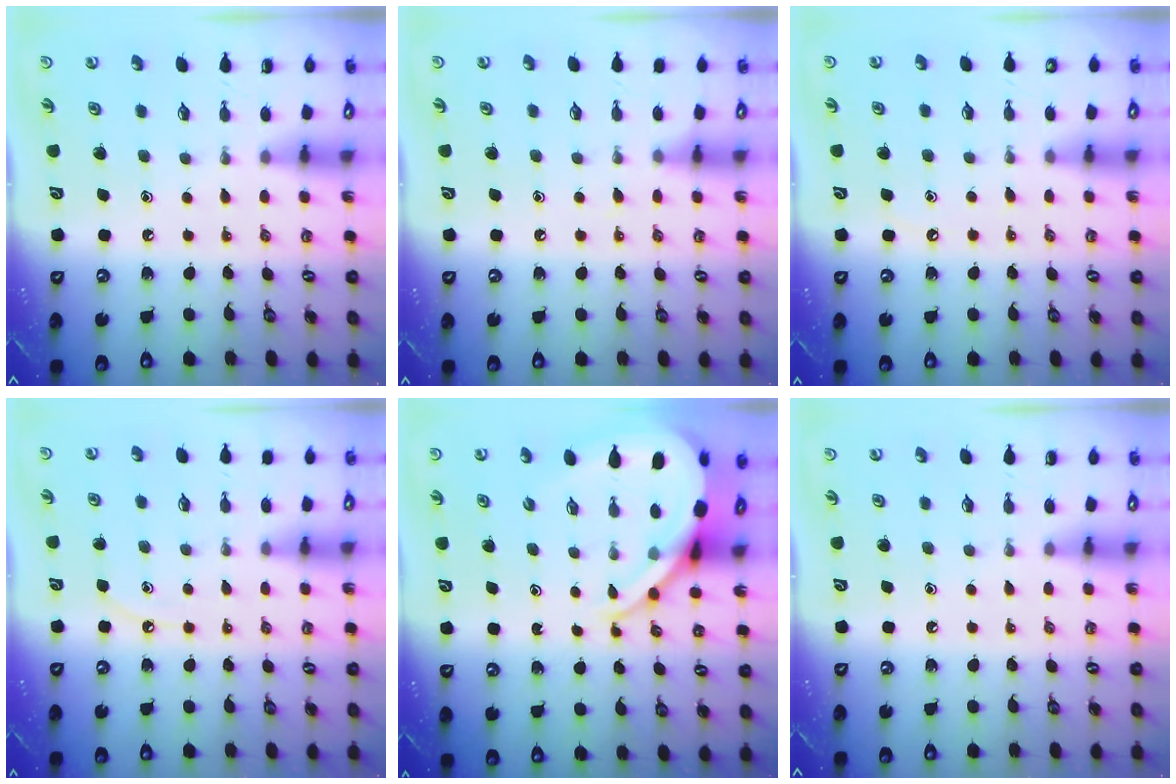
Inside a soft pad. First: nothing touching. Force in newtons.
{"total": 4.7, "press": 4.7, "slide": 0.7}
{"total": 3.6, "press": 3.6, "slide": 0.4}
{"total": 5.4, "press": 5.4, "slide": 0.5}
{"total": 10.9, "press": 10.8, "slide": 0.9}
{"total": 0.0}